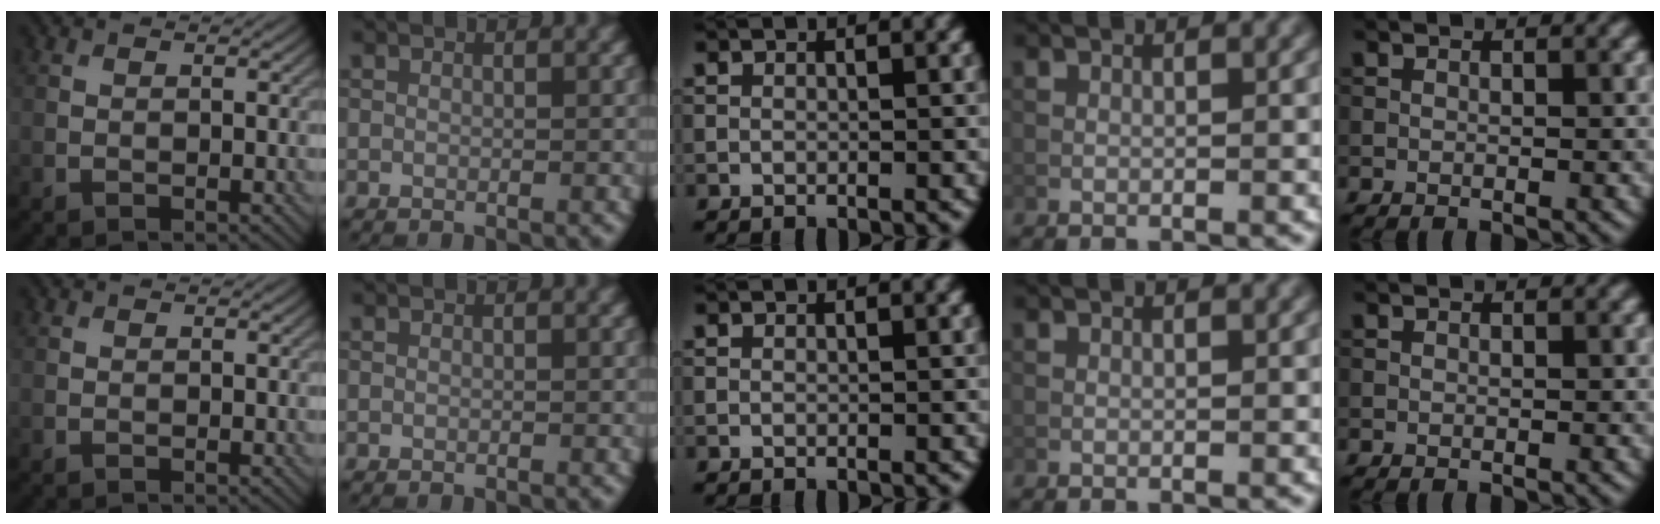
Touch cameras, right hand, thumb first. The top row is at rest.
{}